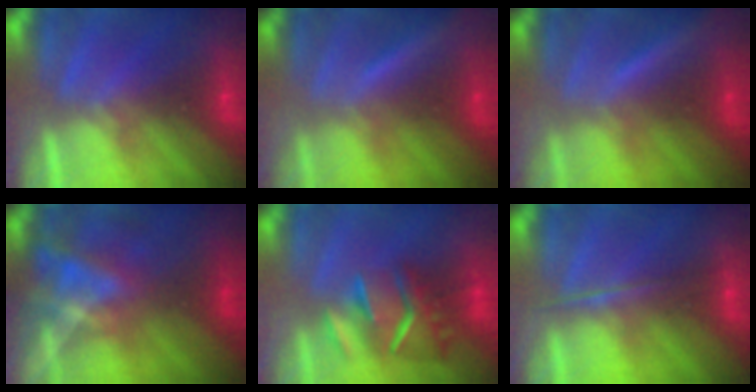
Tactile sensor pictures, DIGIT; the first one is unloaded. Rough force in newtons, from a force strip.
{"total": 1.7}
{"total": 1.7}
{"total": 4.6}
{"total": 5.6}
{"total": 1.7}